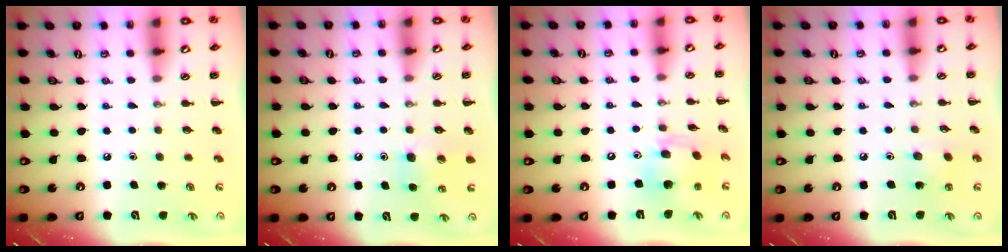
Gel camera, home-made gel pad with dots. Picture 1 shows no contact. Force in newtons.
{"total": 6.0, "press": 5.9, "slide": 1.5}
{"total": 12.3, "press": 11.9, "slide": 3.1}
{"total": 4.9, "press": 4.7, "slide": 1.3}